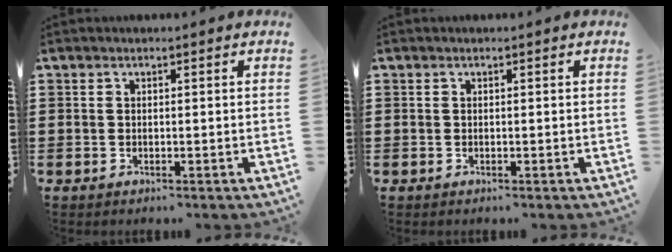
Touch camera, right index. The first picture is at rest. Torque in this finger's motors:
{"motor_torque": [-0.26, 0.26, 0.01, -0.01]}